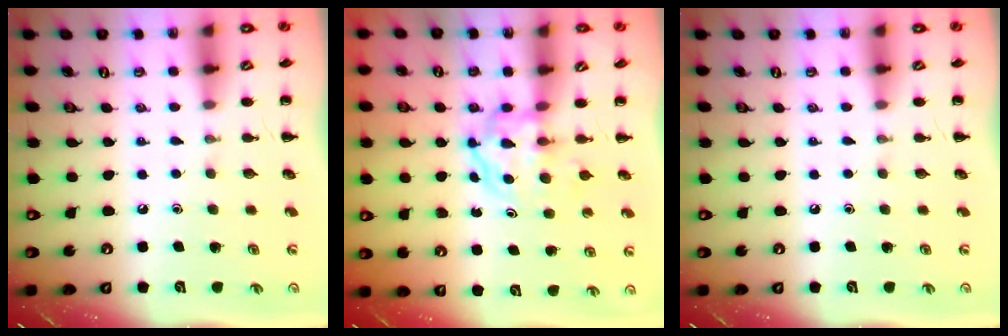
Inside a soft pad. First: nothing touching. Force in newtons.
{"total": 3.9, "press": 3.9, "slide": 0.4}
{"total": 0.0}